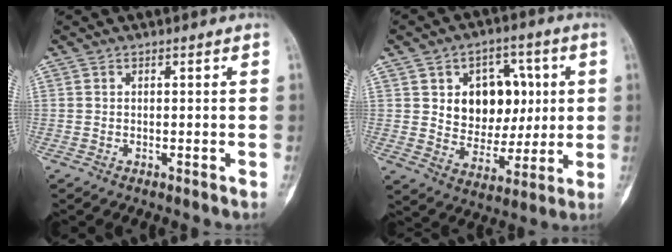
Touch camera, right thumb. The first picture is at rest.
{"total": 14.1, "force": [2.9, 10.6, 8.9], "torque": [-0.073, -0.004, 0.056]}